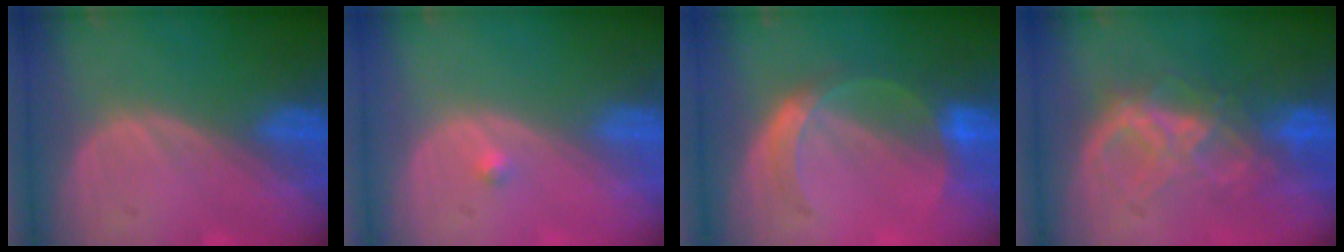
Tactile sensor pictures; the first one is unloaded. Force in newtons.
{"total": 0.8, "press": 0.6, "slide": 0.4}
{"total": 5.6, "press": 5.3, "slide": 1.9}
{"total": 6.6, "press": 6.6, "slide": 0.4}